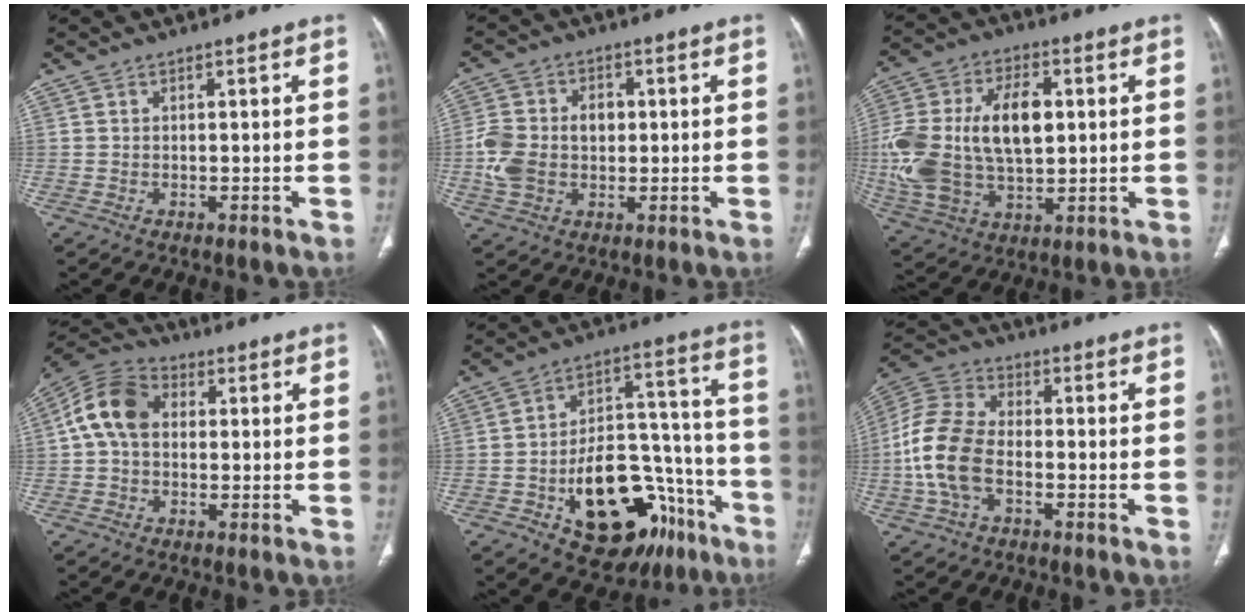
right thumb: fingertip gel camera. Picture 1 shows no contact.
{"total": 10.6, "force": [-0.2, 7.8, 7.2], "torque": [-0.135, 0.020, -0.002]}
{"total": 22.6, "force": [1.9, 13.3, 18.2], "torque": [-0.378, 0.004, 0.041]}
{"total": 10.3, "force": [1.1, 7.5, 7.0], "torque": [-0.131, 0.029, 0.009]}
{"total": 24.2, "force": [-11.1, 14.1, 16.3], "torque": [-0.204, 0.084, -0.152]}
{"total": 13.1, "force": [-2.9, 8.2, 9.8], "torque": [-0.214, 0.030, -0.061]}